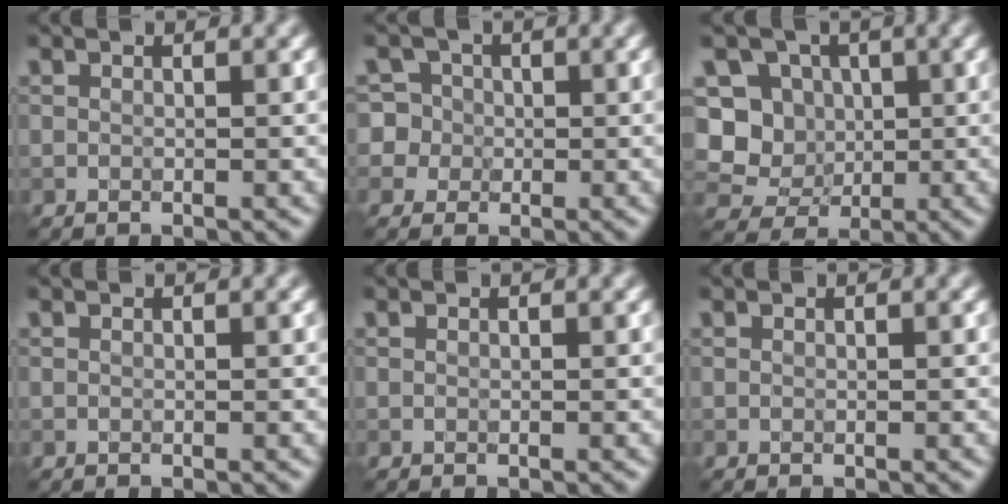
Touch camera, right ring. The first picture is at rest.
{"total": 5.7, "force": [0.7, 5.4, 1.6], "torque": [-0.021, 0.040, -0.013]}
{"total": 7.9, "force": [0.4, 7.4, 2.9], "torque": [-0.052, 0.027, -0.026]}
{"total": 0.0}
{"total": 0.0}
{"total": 0.0}